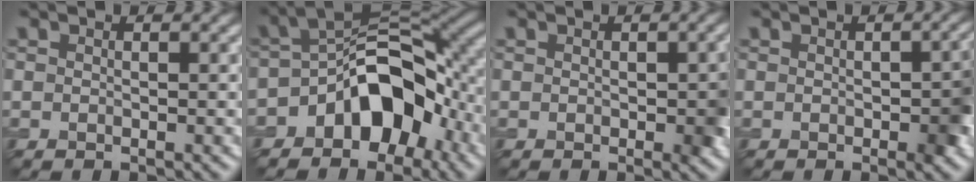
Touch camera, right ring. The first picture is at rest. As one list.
[{"total": 9.5, "force": [-4.1, 5.7, 6.4], "torque": [-0.082, 0.012, -0.078]}, {"total": 2.4, "force": [-0.3, 1.1, 2.1], "torque": [-0.023, -0.002, -0.002]}, {"total": 3.4, "force": [-0.6, 1.4, 3.0], "torque": [-0.035, 0.000, -0.007]}]